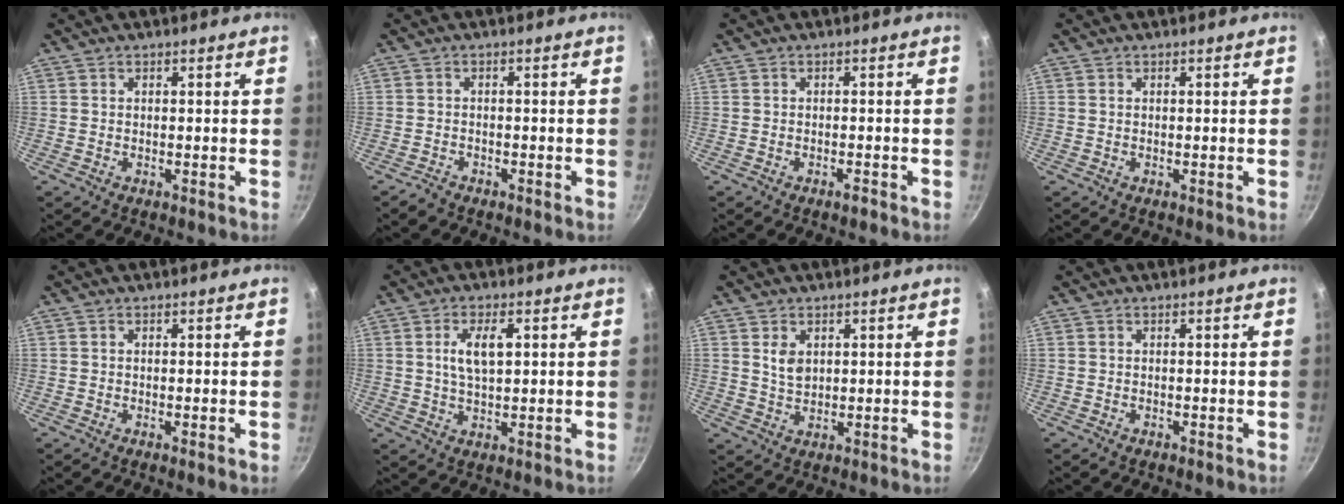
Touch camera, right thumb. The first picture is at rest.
{"total": 1.6, "force": [-1.5, 0.6, 0.3], "torque": [-0.010, 0.017, -0.026]}
{"total": 1.2, "force": [-0.9, 0.3, 0.7], "torque": [-0.016, 0.007, -0.014]}
{"total": 0.0}
{"total": 0.6, "force": [-0.2, 0.0, 0.5], "torque": [-0.008, -0.002, -0.006]}
{"total": 6.6, "force": [1.5, 3.1, 5.6], "torque": [-0.092, 0.003, 0.026]}
{"total": 3.7, "force": [1.2, 2.6, 2.4], "torque": [-0.036, -0.008, 0.025]}
{"total": 0.0}